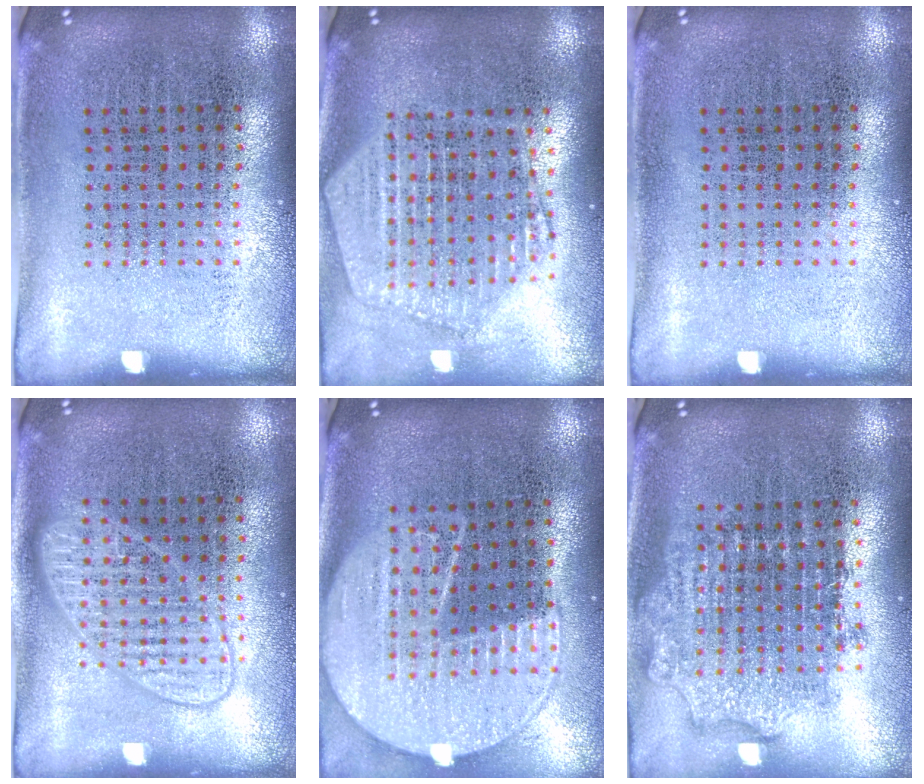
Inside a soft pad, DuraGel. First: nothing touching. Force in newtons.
{"total": 2.4, "press": 2.1, "slide": 1.2}
{"total": 0.0}
{"total": 2.8, "press": 2.7, "slide": 0.4}
{"total": 2.2, "press": 1.9, "slide": 1.0}
{"total": 1.9, "press": 1.5, "slide": 1.1}